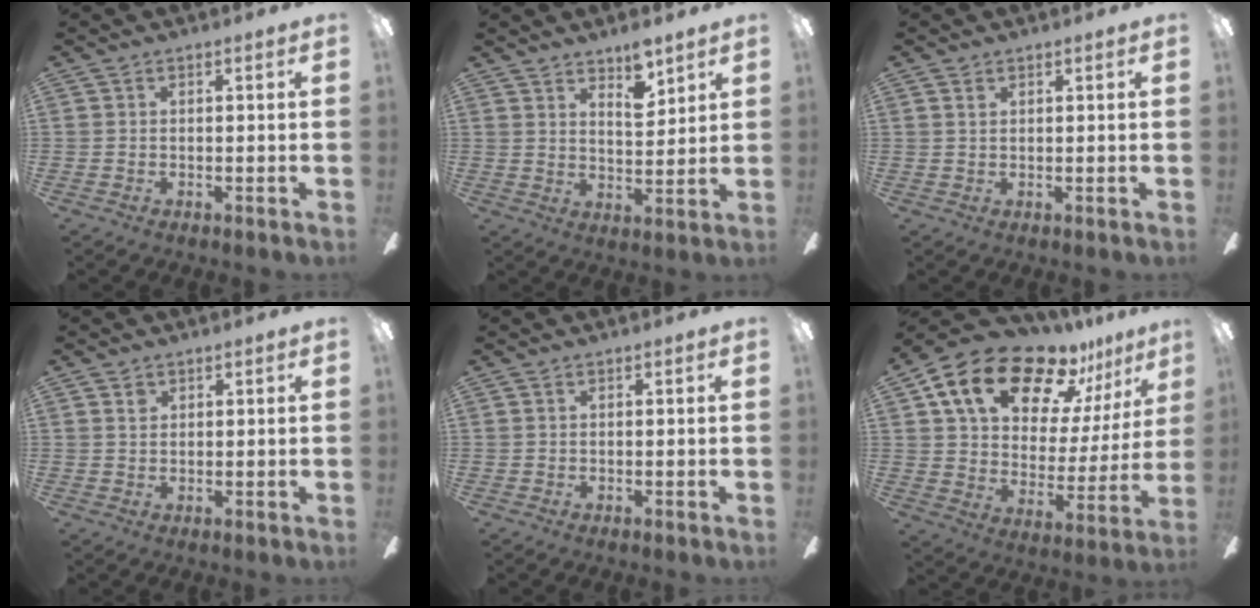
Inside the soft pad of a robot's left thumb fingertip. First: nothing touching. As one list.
[{"total": 6.9, "force": [5.3, 2.6, 3.6], "torque": [-0.034, -0.033, 0.088]}, {"total": 0.9, "force": [0.7, 0.4, 0.3], "torque": [-0.008, 0.001, 0.013]}, {"total": 1.5, "force": [1.1, 1.0, 0.4], "torque": [-0.002, -0.002, 0.018]}, {"total": 0.0}, {"total": 20.6, "force": [14.4, 10.1, 10.7], "torque": [-0.185, -0.087, 0.255]}]